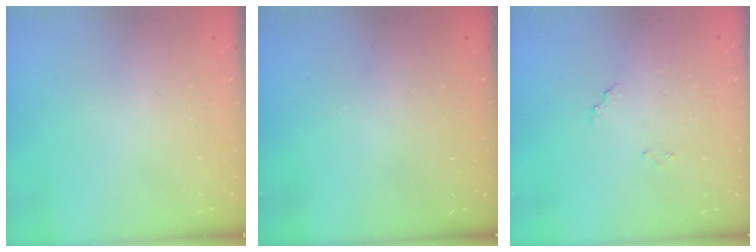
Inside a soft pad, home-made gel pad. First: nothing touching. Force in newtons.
{"total": 3.6, "press": 3.3, "slide": 1.5}
{"total": 7.2, "press": 7.1, "slide": 0.4}